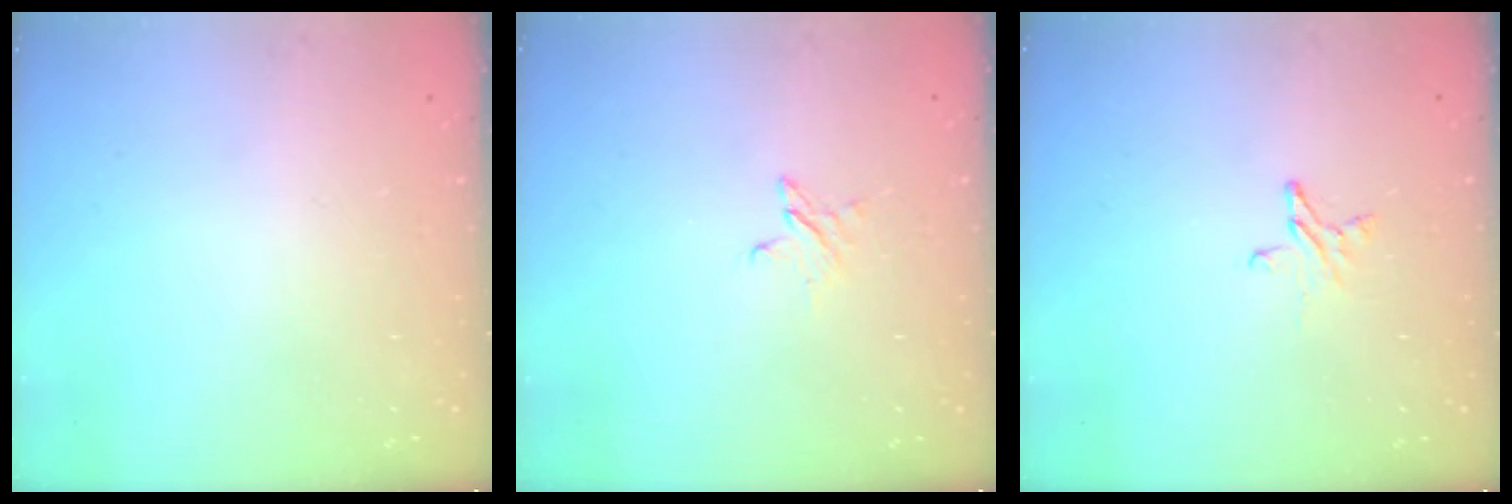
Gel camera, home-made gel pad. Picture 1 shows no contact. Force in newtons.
{"total": 2.7, "press": 2.7, "slide": 0.3}
{"total": 4.0, "press": 4.0, "slide": 0.3}